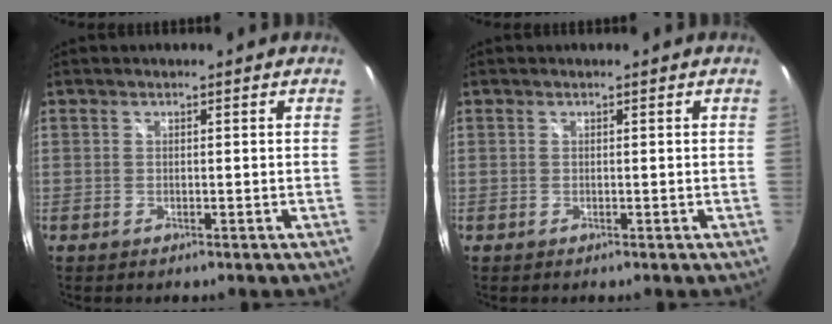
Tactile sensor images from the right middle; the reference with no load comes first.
{"total": 0.0}